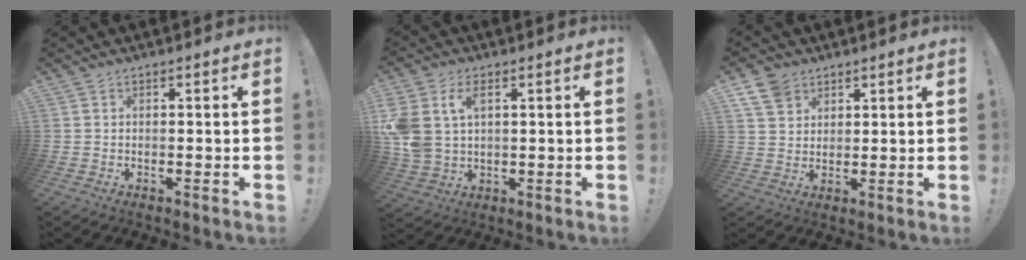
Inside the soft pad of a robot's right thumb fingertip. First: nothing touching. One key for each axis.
{"total": 10.2, "fx": 2.5, "fy": 7.3, "fz": 6.7, "tx": -0.146, "ty": -0.006, "tz": 0.046}
{"total": 7.2, "fx": 4.7, "fy": 4.8, "fz": 2.6, "tx": -0.046, "ty": -0.021, "tz": 0.092}